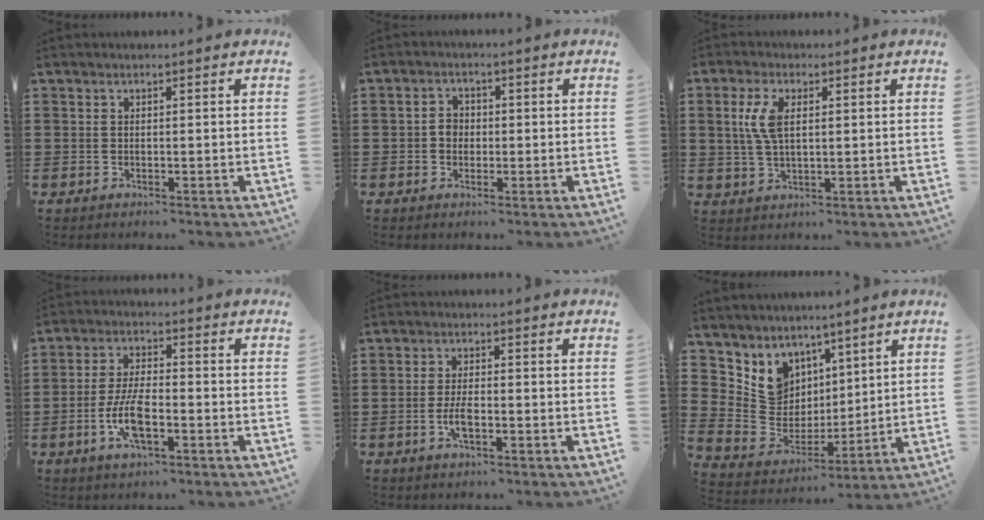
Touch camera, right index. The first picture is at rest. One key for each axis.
{"total": 2.4, "fx": -0.3, "fy": 2.0, "fz": 1.2, "tx": -0.029, "ty": 0.007, "tz": -0.009}
{"total": 5.6, "fx": 1.2, "fy": 2.5, "fz": 4.9, "tx": -0.111, "ty": 0.007, "tz": 0.017}
{"total": 7.4, "fx": -2.5, "fy": 2.8, "fz": 6.4, "tx": -0.146, "ty": -0.007, "tz": -0.052}
{"total": 3.6, "fx": -1.3, "fy": 1.3, "fz": 3.1, "tx": -0.069, "ty": -0.001, "tz": -0.026}
{"total": 7.7, "fx": 4.5, "fy": 6.2, "fz": 0.7, "tx": -0.063, "ty": -0.042, "tz": 0.091}